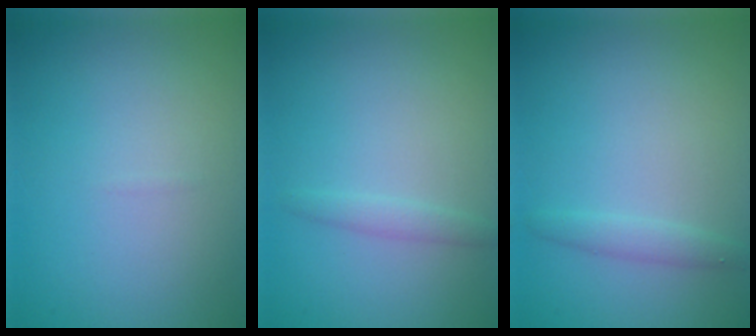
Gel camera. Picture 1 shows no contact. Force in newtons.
{"total": 1.2, "press": 1.2, "slide": 0.1}
{"total": 1.3, "press": 1.3, "slide": 0.1}